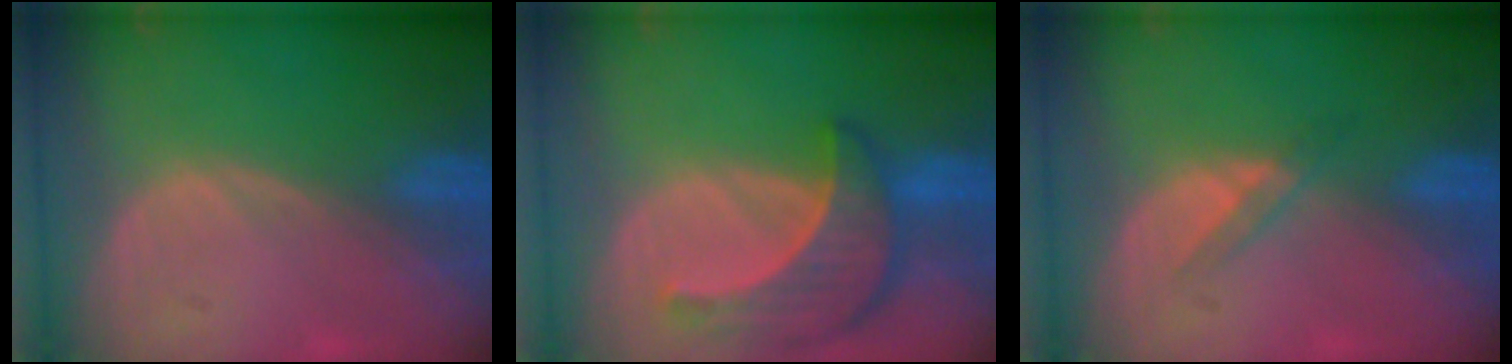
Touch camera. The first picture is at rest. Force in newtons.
{"total": 8.8, "press": 8.0, "slide": 3.5}
{"total": 2.3, "press": 2.0, "slide": 1.0}